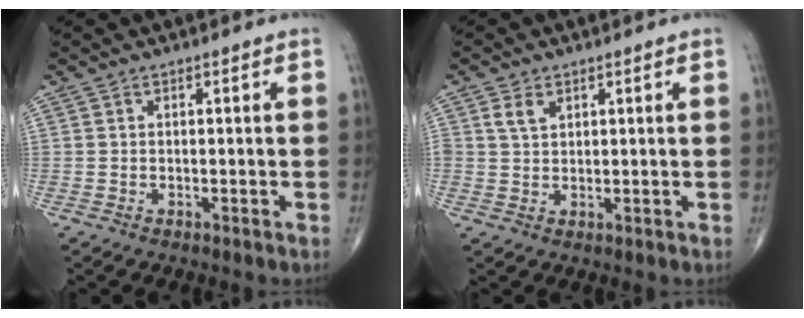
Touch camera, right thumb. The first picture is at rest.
{"total": 3.1, "force": [1.5, 2.0, 1.8], "torque": [-0.026, -0.004, 0.033]}